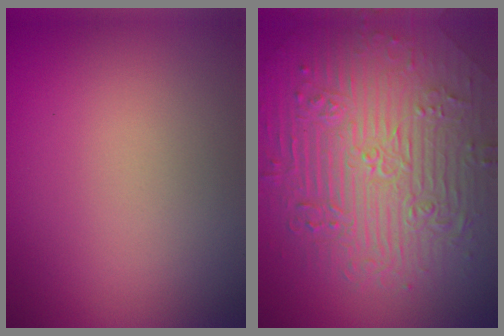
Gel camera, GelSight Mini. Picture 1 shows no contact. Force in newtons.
{"total": 11.0, "press": 7.3, "slide": 8.3}